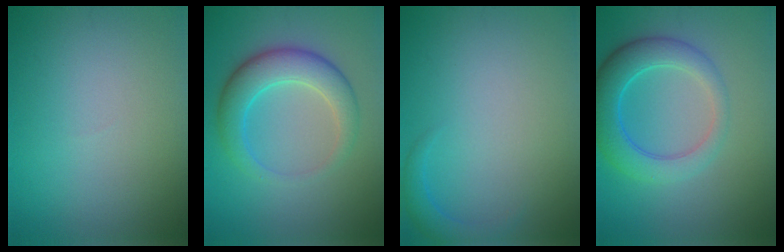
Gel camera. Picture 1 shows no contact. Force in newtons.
{"total": 5.1, "press": 5.1, "slide": 0.2}
{"total": 1.7, "press": 1.6, "slide": 0.2}
{"total": 5.3, "press": 5.3, "slide": 0.2}